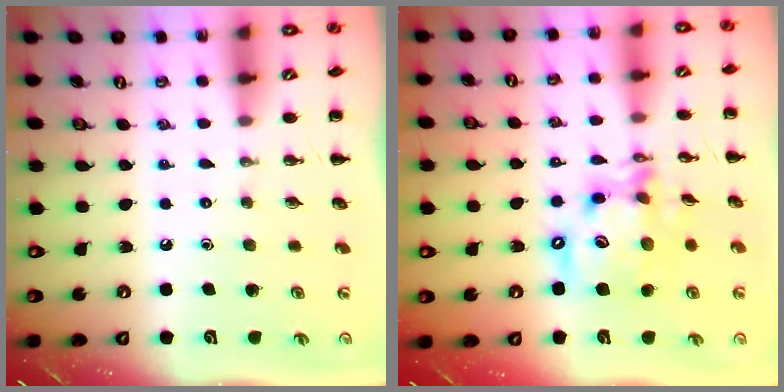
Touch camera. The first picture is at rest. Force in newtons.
{"total": 14.1, "press": 13.6, "slide": 3.7}